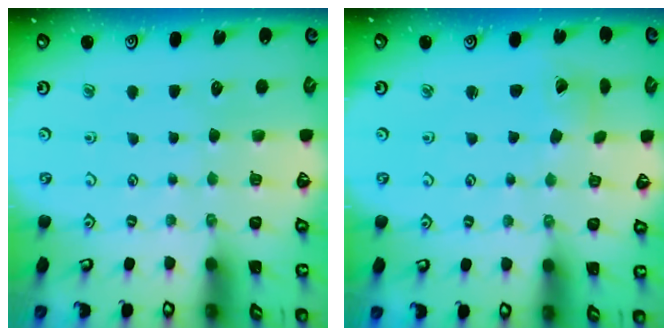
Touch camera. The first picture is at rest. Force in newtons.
{"total": 2.8, "press": 2.8, "slide": 0.1}